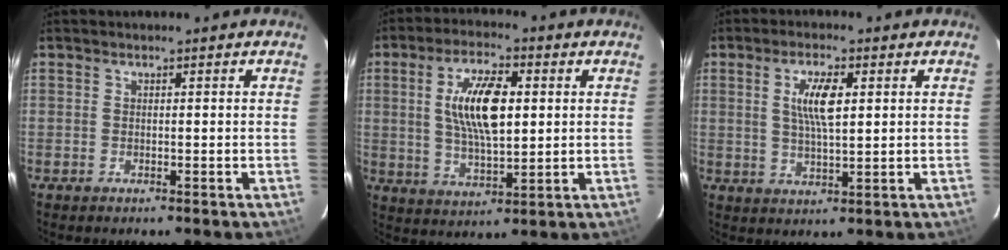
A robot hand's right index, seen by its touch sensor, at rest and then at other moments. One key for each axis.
{"total": 11.9, "fx": 2.2, "fy": 4.7, "fz": 10.8, "tx": -0.202, "ty": 0.007, "tz": 0.042}
{"total": 6.6, "fx": 1.7, "fy": 2.1, "fz": 6.0, "tx": -0.111, "ty": 0.003, "tz": 0.033}